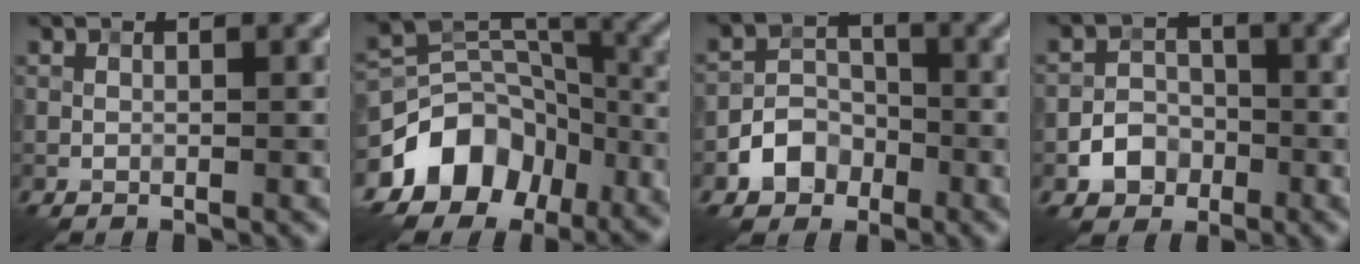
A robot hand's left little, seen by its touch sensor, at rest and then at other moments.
{"total": 11.4, "force": [-6.1, 8.3, 5.1], "torque": [-0.097, 0.007, -0.101]}
{"total": 3.5, "force": [-1.8, 2.7, 1.4], "torque": [-0.018, 0.006, -0.032]}
{"total": 3.0, "force": [-1.4, 2.4, 1.1], "torque": [-0.012, 0.005, -0.023]}